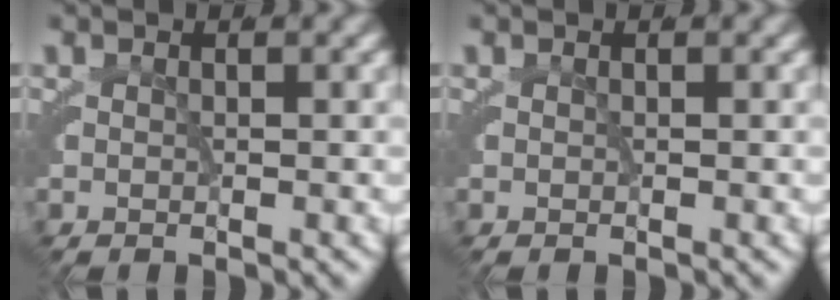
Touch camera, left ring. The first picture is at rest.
{"total": 0.0}